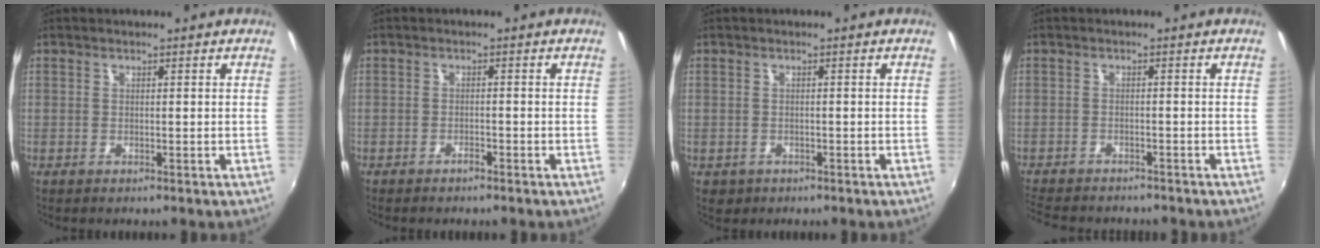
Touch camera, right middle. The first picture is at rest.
{"total": 1.3, "force": [-1.2, 0.3, 0.4], "torque": [-0.012, -0.001, -0.023]}
{"total": 1.7, "force": [-0.7, 1.4, 0.7], "torque": [-0.018, -0.004, -0.007]}
{"total": 9.4, "force": [-8.4, 2.5, 3.3], "torque": [-0.091, -0.022, -0.133]}